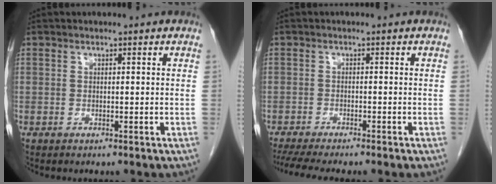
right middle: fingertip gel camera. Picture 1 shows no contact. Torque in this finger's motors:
{"motor_torque": [1.15, -0.99, 0.11, 0.08]}